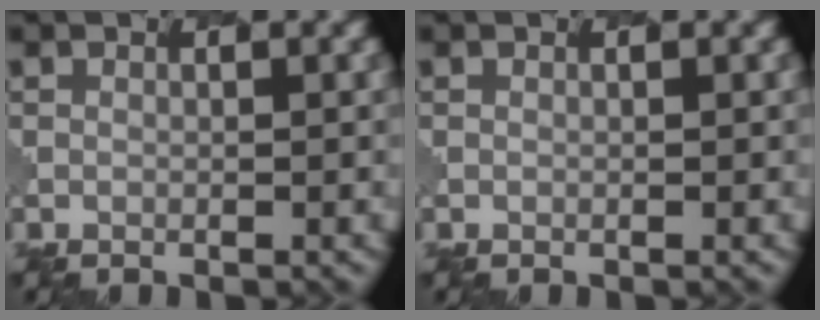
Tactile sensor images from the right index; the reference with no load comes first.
{"total": 0.0}